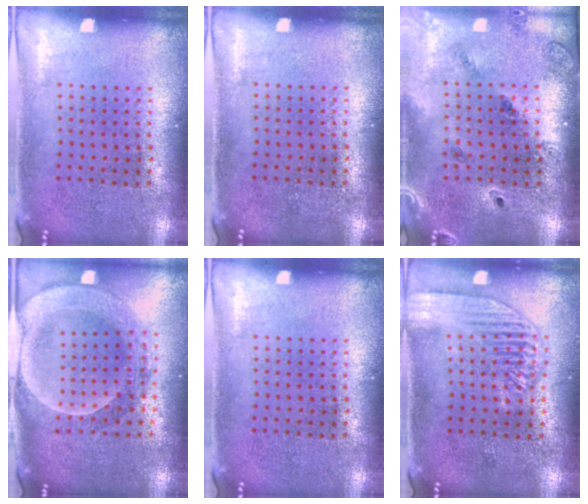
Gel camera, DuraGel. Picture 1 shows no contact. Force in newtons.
{"total": 0.0}
{"total": 1.4, "press": 1.3, "slide": 0.2}
{"total": 2.2, "press": 2.0, "slide": 0.9}
{"total": 0.0}
{"total": 1.9, "press": 1.9, "slide": 0.2}